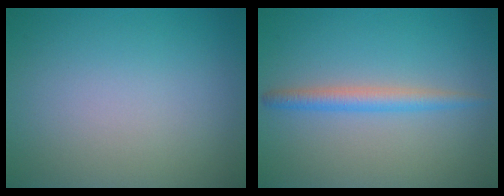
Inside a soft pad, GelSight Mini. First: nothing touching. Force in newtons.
{"total": 2.3, "press": 2.3, "slide": 0.0}